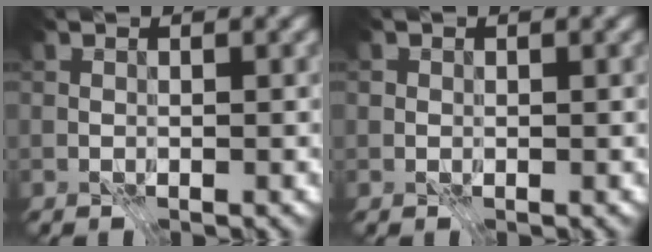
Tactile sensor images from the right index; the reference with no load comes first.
{"total": 0.5, "force": [0.0, 0.5, -0.1], "torque": [0.002, -0.002, -0.001]}